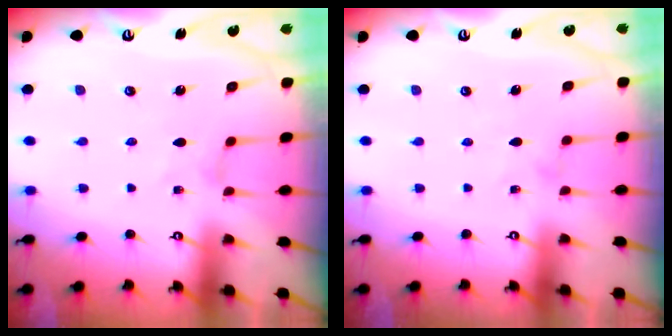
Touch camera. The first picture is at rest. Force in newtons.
{"total": 0.0}